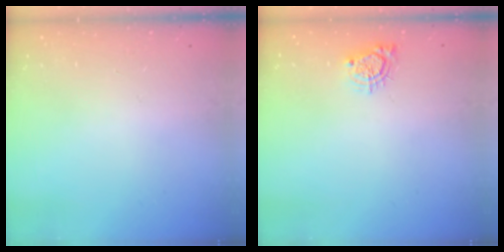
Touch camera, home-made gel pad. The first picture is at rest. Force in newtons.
{"total": 5.9, "press": 5.9, "slide": 0.4}